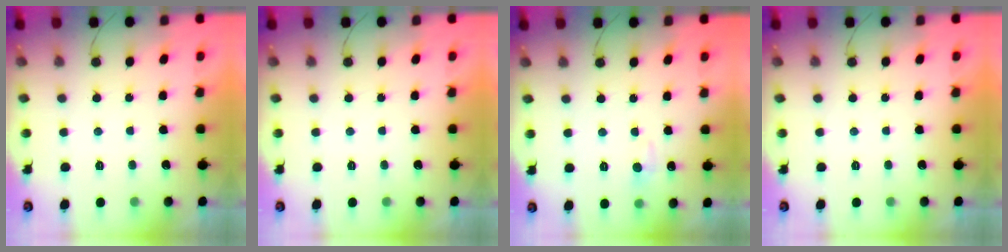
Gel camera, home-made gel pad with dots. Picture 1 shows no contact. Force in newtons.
{"total": 0.0}
{"total": 4.8, "press": 4.8, "slide": 0.6}
{"total": 0.0}